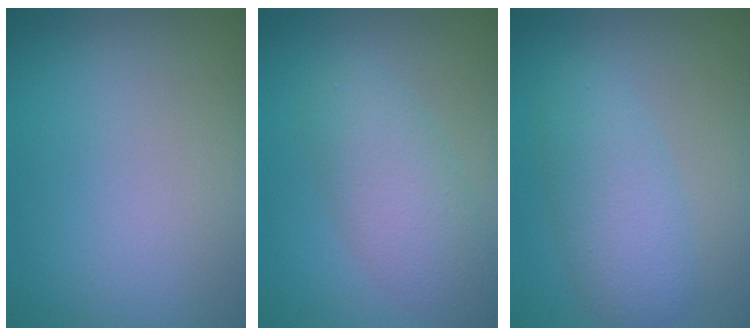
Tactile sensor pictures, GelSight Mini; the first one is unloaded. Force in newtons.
{"total": 4.3, "press": 4.3, "slide": 0.1}
{"total": 3.8, "press": 3.8, "slide": 0.1}